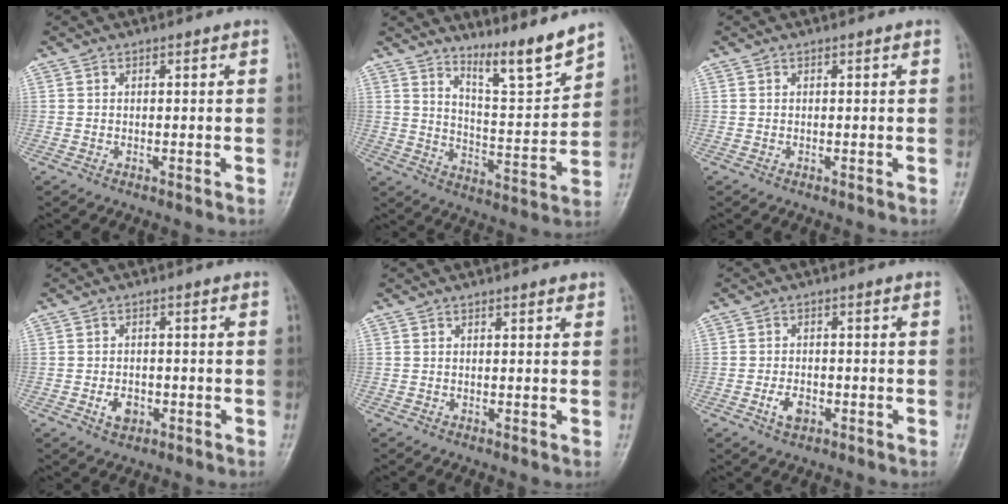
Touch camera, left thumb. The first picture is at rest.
{"total": 9.5, "force": [8.3, 0.2, 4.6], "torque": [-0.065, -0.079, 0.145]}
{"total": 0.0}
{"total": 3.4, "force": [-1.2, 2.4, 2.1], "torque": [-0.029, 0.005, -0.016]}
{"total": 1.3, "force": [0.9, 0.3, 0.8], "torque": [-0.010, -0.004, 0.011]}
{"total": 3.5, "force": [-1.4, 2.1, 2.4], "torque": [-0.041, 0.007, -0.023]}